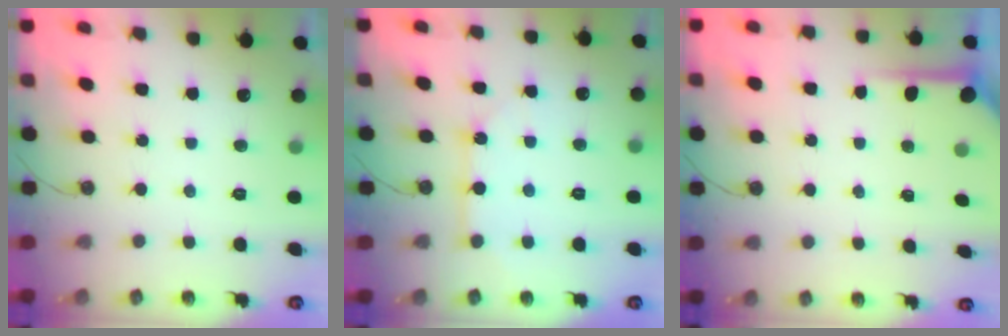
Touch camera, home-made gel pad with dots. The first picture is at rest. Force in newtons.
{"total": 7.7, "press": 7.7, "slide": 0.8}
{"total": 4.5, "press": 4.5, "slide": 0.3}